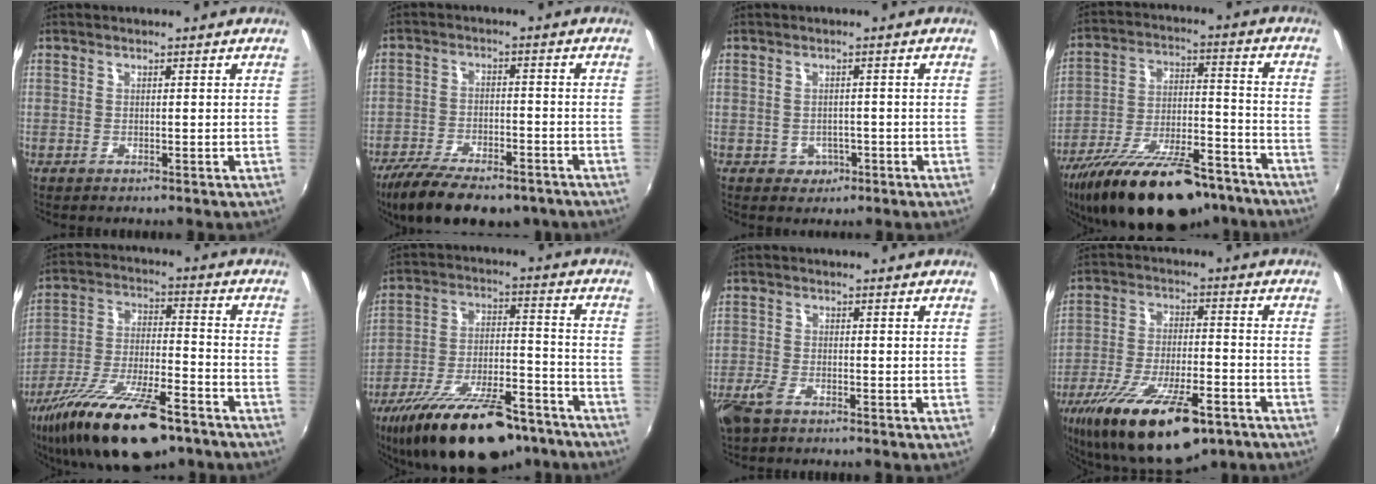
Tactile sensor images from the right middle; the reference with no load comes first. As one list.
[{"total": 16.3, "force": [-12.2, 6.0, 8.9], "torque": [-0.187, -0.038, -0.191]}, {"total": 2.8, "force": [-0.9, 2.6, 0.5], "torque": [-0.014, 0.001, -0.008]}, {"total": 25.5, "force": [-19.5, 8.9, 13.9], "torque": [-0.249, -0.026, -0.293]}, {"total": 21.4, "force": [-14.5, 6.9, 14.2], "torque": [-0.270, -0.043, -0.241]}, {"total": 25.1, "force": [-18.9, 9.0, 13.8], "torque": [-0.247, -0.021, -0.282]}, {"total": 4.6, "force": [-3.2, 2.0, 2.7], "torque": [-0.076, -0.007, -0.065]}, {"total": 21.9, "force": [-14.1, 7.5, 15.0], "torque": [-0.288, -0.045, -0.227]}]